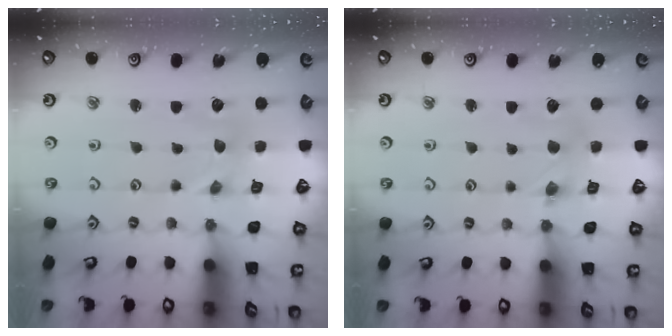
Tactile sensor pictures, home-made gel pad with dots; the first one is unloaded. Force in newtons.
{"total": 3.3, "press": 3.3, "slide": 0.3}